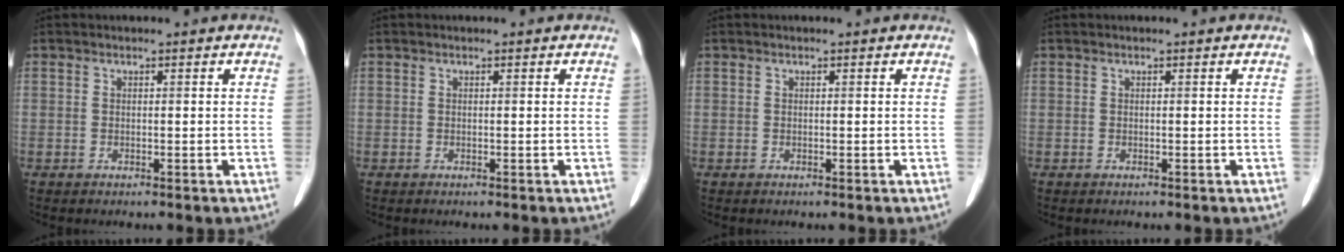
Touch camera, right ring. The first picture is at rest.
{"total": 0.0}
{"total": 0.0}
{"total": 0.0}